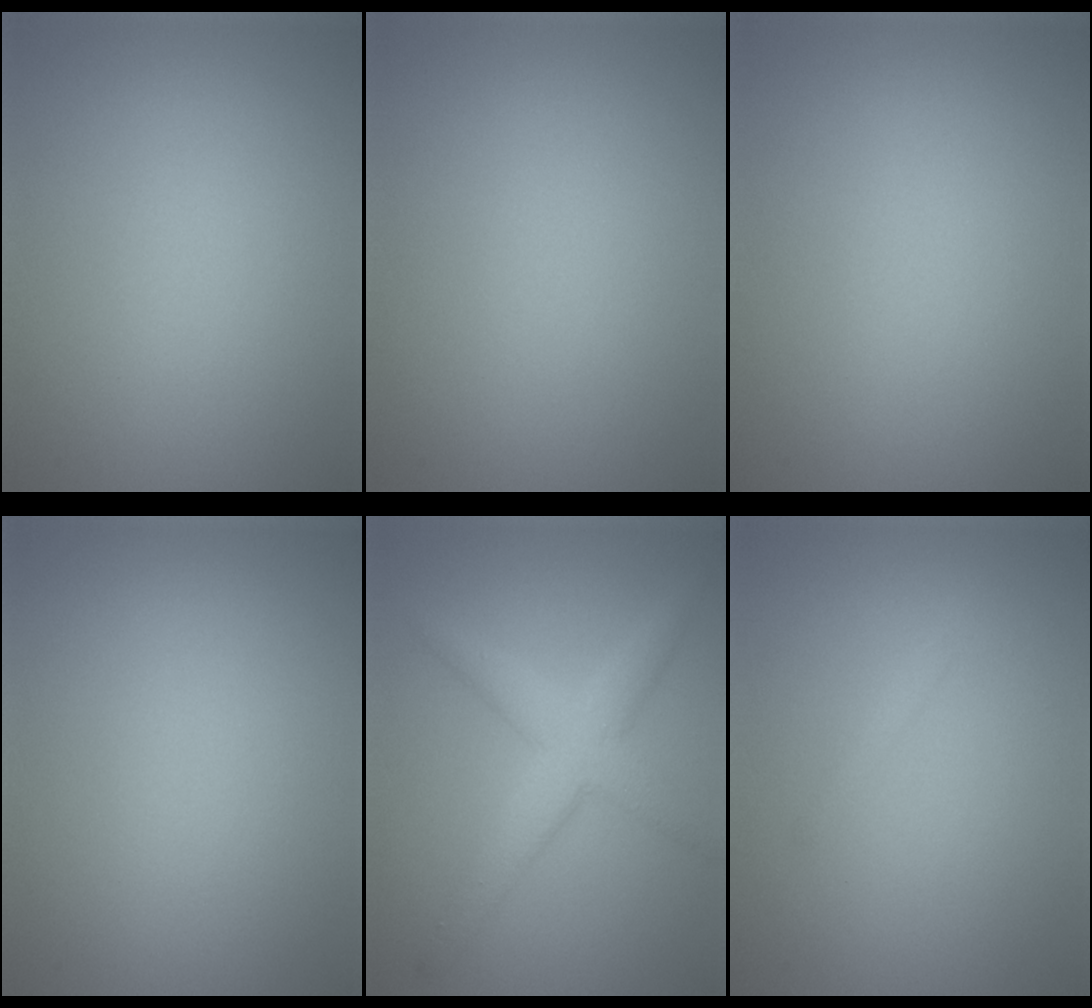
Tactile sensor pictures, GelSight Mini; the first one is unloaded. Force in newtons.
{"total": 0.0}
{"total": 0.0}
{"total": 0.0}
{"total": 4.3, "press": 4.2, "slide": 0.1}
{"total": 0.8, "press": 0.8, "slide": 0.1}